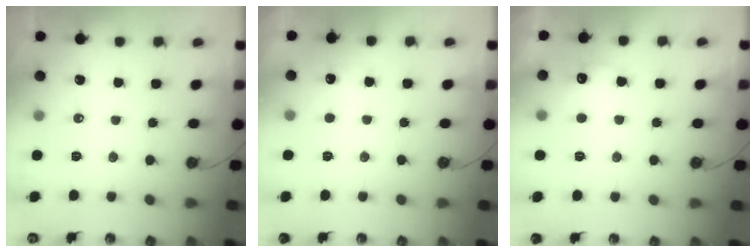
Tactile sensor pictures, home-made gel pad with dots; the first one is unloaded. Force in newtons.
{"total": 2.1, "press": 1.9, "slide": 0.9}
{"total": 6.9, "press": 6.8, "slide": 1.3}